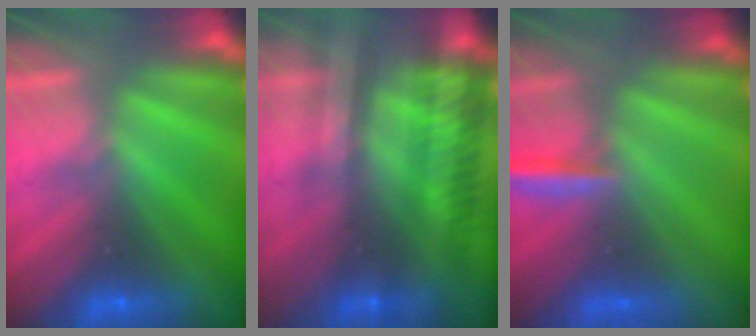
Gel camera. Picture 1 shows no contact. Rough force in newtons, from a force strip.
{"total": 2.3}
{"total": 3.1}